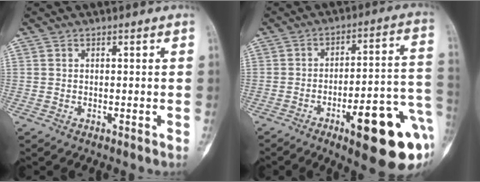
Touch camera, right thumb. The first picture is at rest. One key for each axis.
{"total": 20.4, "fx": -8.0, "fy": 5.4, "fz": 18.0, "tx": -0.183, "ty": 0.039, "tz": -0.101}